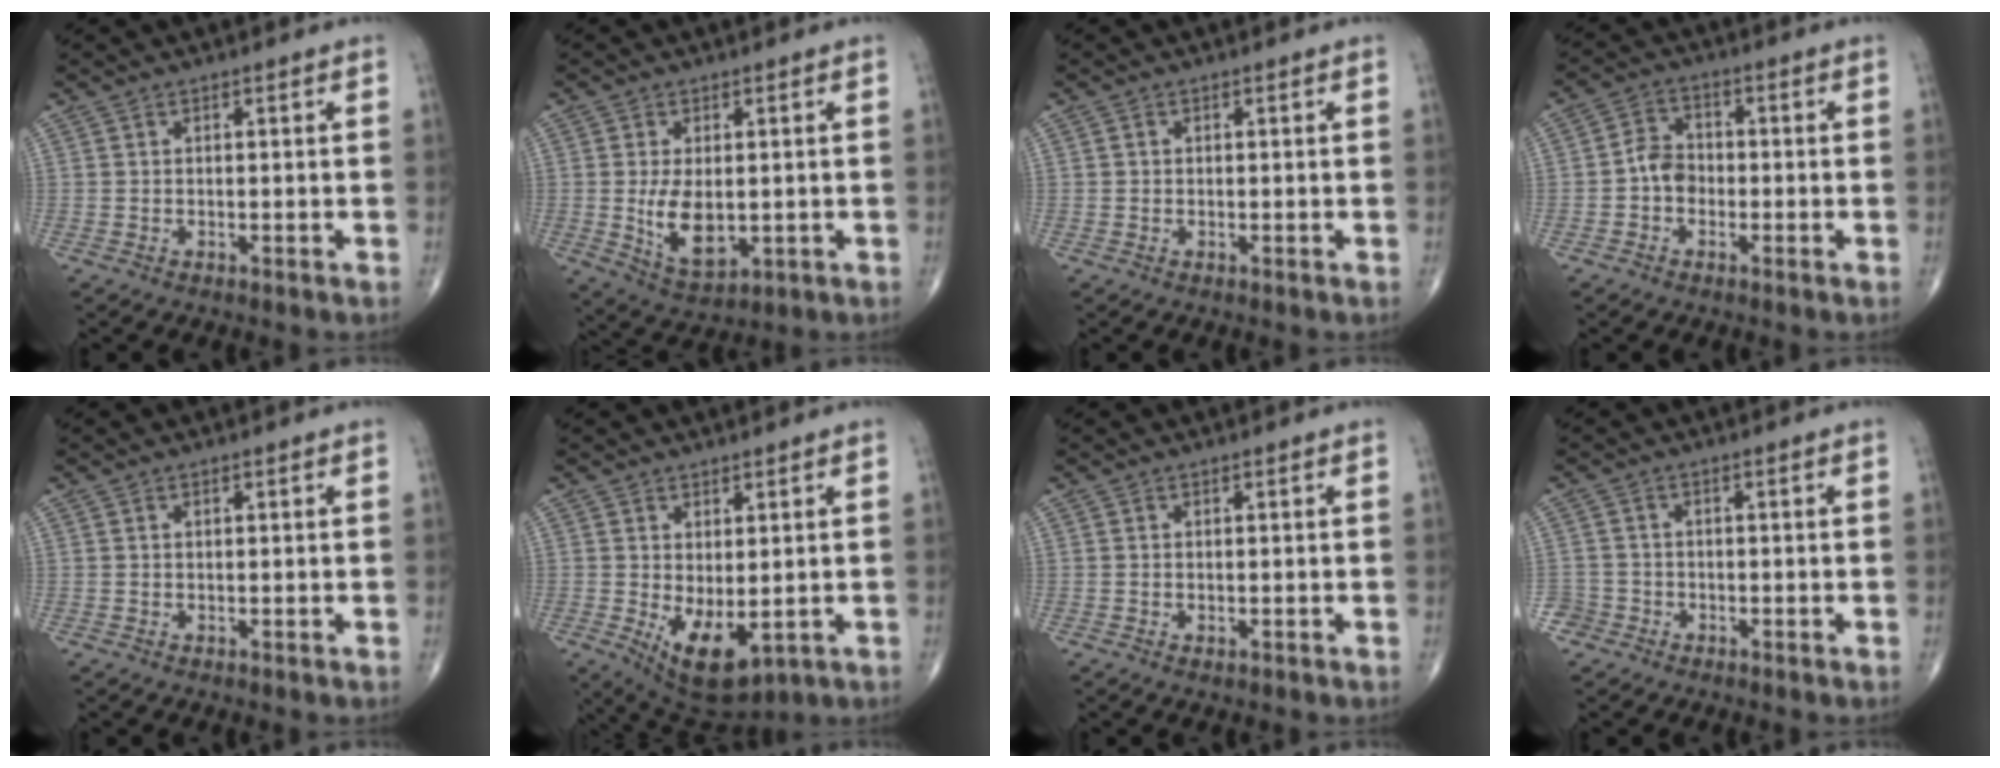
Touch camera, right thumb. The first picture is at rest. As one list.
[{"total": 8.5, "force": [-0.4, 4.7, 7.1], "torque": [-0.117, -0.016, 0.006]}, {"total": 0.5, "force": [0.0, 0.5, 0.2], "torque": [0.000, 0.001, 0.001]}, {"total": 4.6, "force": [-1.2, 3.7, 2.5], "torque": [-0.026, 0.021, -0.032]}, {"total": 0.0}, {"total": 9.2, "force": [-1.5, 4.6, 7.8], "torque": [-0.114, -0.013, -0.003]}, {"total": 0.7, "force": [-0.2, 0.4, 0.6], "torque": [-0.009, -0.001, -0.002]}, {"total": 2.7, "force": [-1.5, 2.1, -0.4], "torque": [0.018, 0.011, -0.034]}]